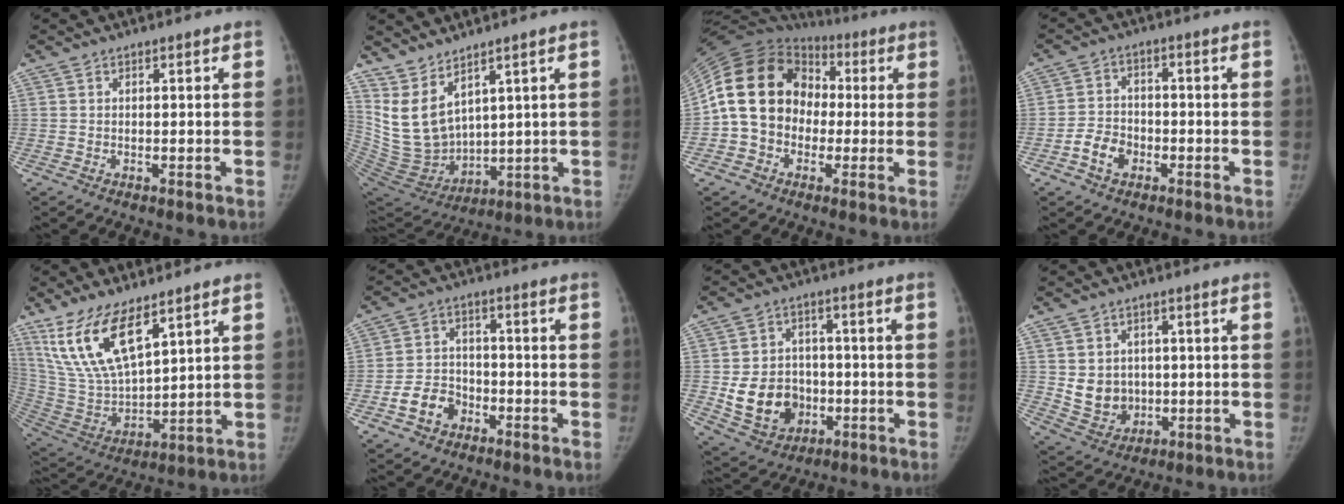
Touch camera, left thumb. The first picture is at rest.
{"total": 10.6, "force": [6.4, 5.1, 6.7], "torque": [-0.114, -0.045, 0.165]}
{"total": 18.3, "force": [-0.5, 15.0, 10.5], "torque": [-0.182, 0.042, -0.010]}
{"total": 5.5, "force": [-2.6, 4.1, 2.6], "torque": [-0.036, 0.025, -0.049]}
{"total": 15.7, "force": [9.7, 6.0, 10.8], "torque": [-0.201, -0.040, 0.211]}
{"total": 7.1, "force": [-3.4, 5.4, 2.9], "torque": [-0.041, 0.031, -0.061]}
{"total": 12.3, "force": [-2.3, 10.2, 6.5], "torque": [-0.077, 0.013, -0.024]}
{"total": 7.8, "force": [0.3, 6.8, 3.8], "torque": [-0.029, -0.006, 0.022]}